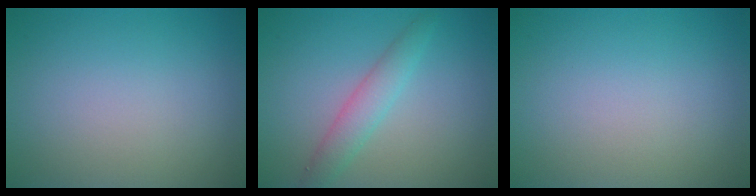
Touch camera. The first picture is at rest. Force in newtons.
{"total": 2.7, "press": 2.6, "slide": 0.1}
{"total": 0.0}